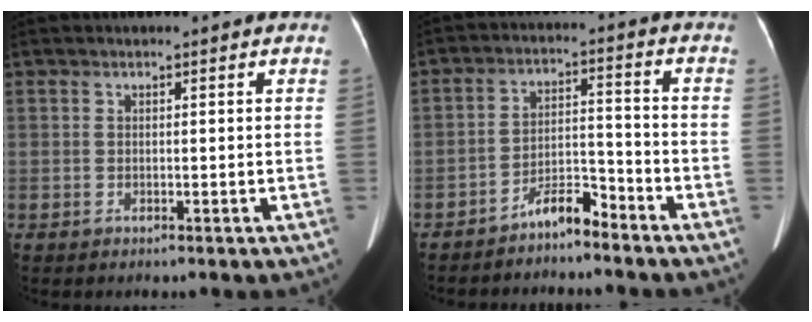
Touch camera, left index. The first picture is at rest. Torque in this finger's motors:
{"motor_torque": [0.49, 0.49, 0.02, 0.00]}